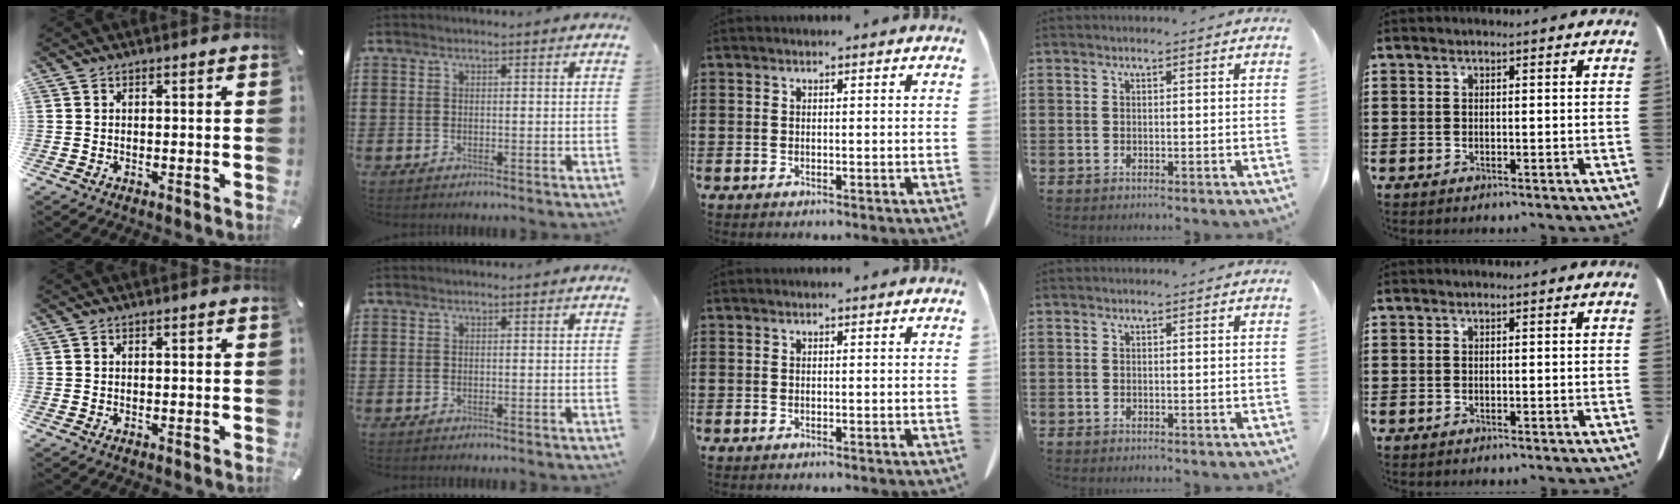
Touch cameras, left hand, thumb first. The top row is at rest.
{}